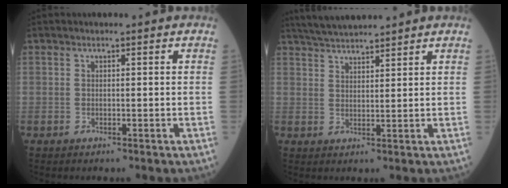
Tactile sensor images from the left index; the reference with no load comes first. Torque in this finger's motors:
{"motor_torque": [0.00, -0.43, 0.17, 0.14]}